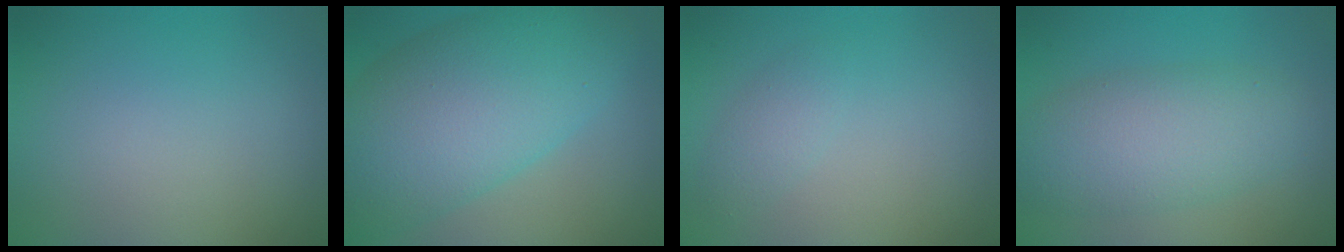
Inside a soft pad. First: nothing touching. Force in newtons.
{"total": 11.4, "press": 11.4, "slide": 0.3}
{"total": 1.4, "press": 1.4, "slide": 0.1}
{"total": 6.0, "press": 6.0, "slide": 0.4}